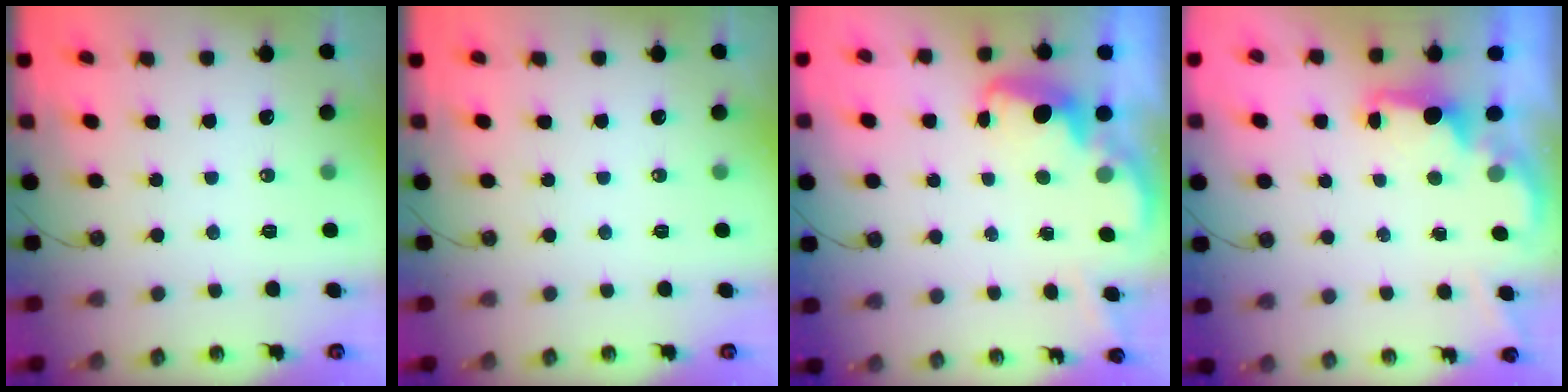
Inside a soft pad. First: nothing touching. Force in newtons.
{"total": 0.0}
{"total": 2.7, "press": 2.6, "slide": 0.8}
{"total": 1.7, "press": 1.5, "slide": 0.7}